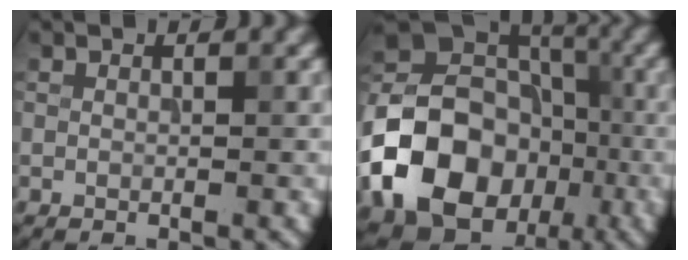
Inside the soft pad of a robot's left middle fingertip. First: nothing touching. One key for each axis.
{"total": 16.2, "fx": -5.2, "fy": 12.9, "fz": 8.4, "tx": -0.176, "ty": -0.011, "tz": -0.109}